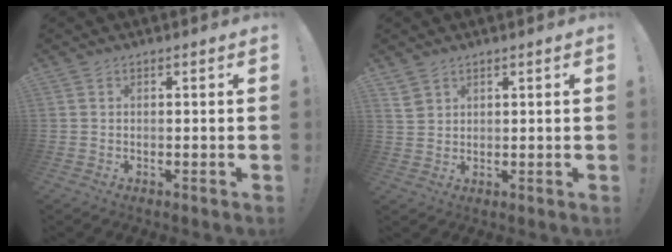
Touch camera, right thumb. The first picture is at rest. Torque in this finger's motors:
{"motor_torque": [0.01, 0.73, -0.14, 0.27, 0.00]}